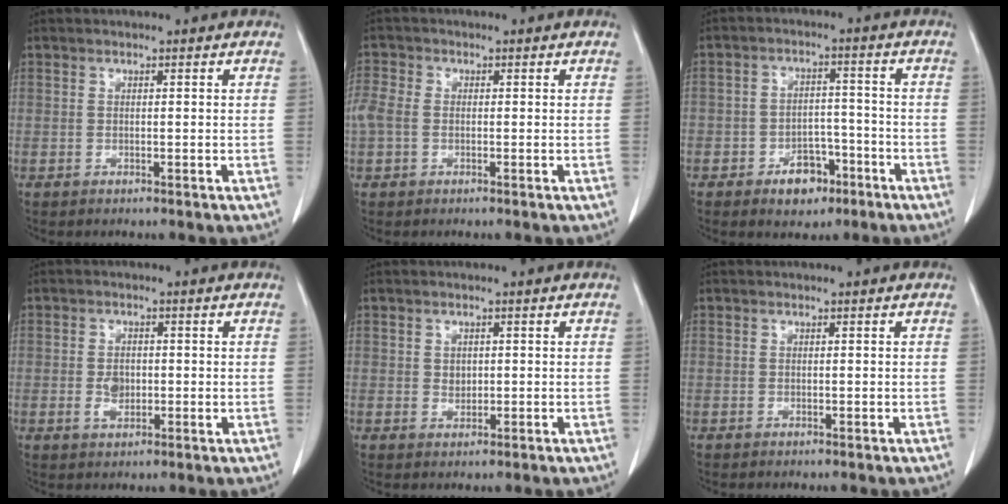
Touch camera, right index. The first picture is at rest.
{"total": 4.1, "force": [-0.1, 3.1, 2.7], "torque": [-0.086, 0.020, -0.003]}
{"total": 6.2, "force": [-3.6, 4.0, 3.1], "torque": [-0.043, 0.015, -0.051]}
{"total": 3.1, "force": [-0.3, 2.0, 2.4], "torque": [-0.042, 0.000, 0.000]}
{"total": 1.5, "force": [0.1, 1.3, 0.9], "torque": [-0.013, 0.000, 0.005]}
{"total": 0.0}